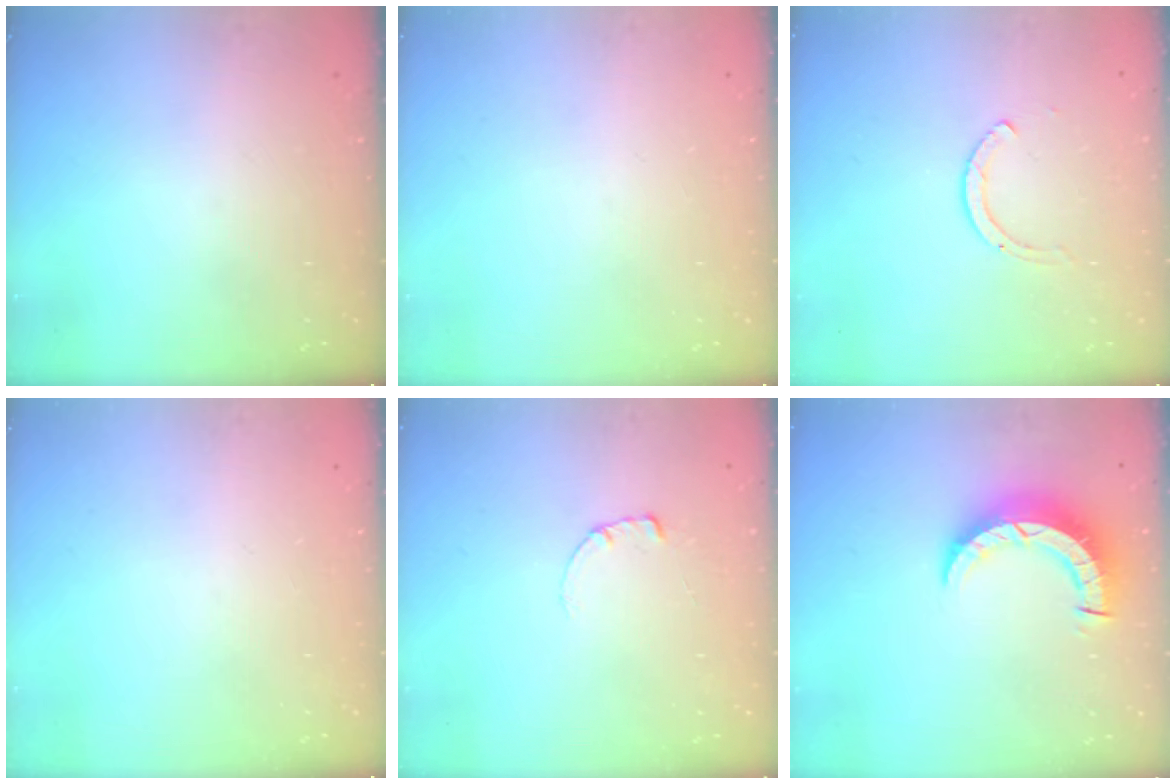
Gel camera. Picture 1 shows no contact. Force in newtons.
{"total": 0.0}
{"total": 2.0, "press": 1.9, "slide": 0.3}
{"total": 0.0}
{"total": 0.6, "press": 0.5, "slide": 0.2}
{"total": 8.2, "press": 8.1, "slide": 0.8}